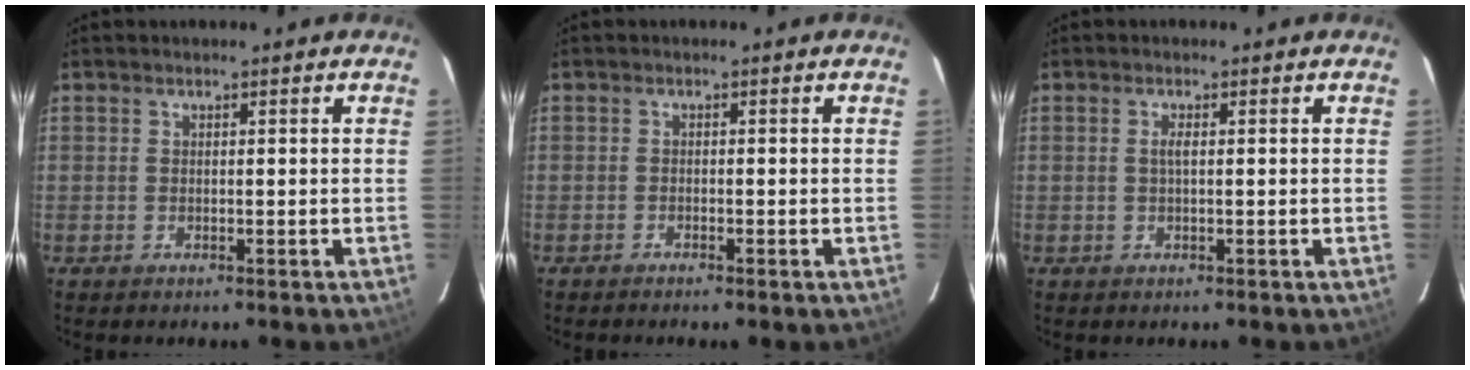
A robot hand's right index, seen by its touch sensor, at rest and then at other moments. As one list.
[{"total": 0.6, "force": [-0.6, 0.1, 0.3], "torque": [-0.007, 0.000, -0.012]}, {"total": 1.1, "force": [0.1, 0.0, 1.1], "torque": [-0.022, 0.001, 0.000]}]